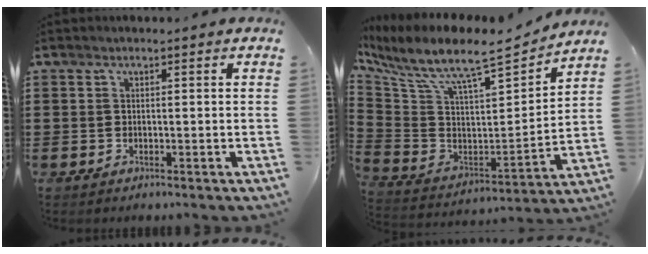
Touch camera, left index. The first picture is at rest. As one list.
[{"total": 9.3, "force": [7.6, 1.3, 5.1], "torque": [-0.133, -0.063, 0.123]}]